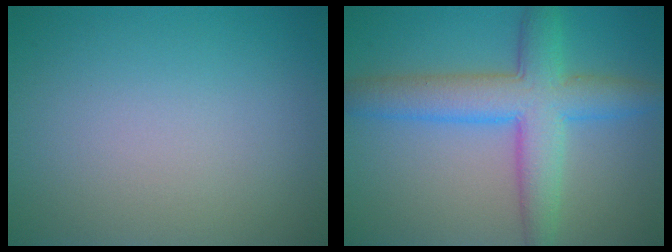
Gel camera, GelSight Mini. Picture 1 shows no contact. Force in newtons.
{"total": 6.9, "press": 6.9, "slide": 0.1}